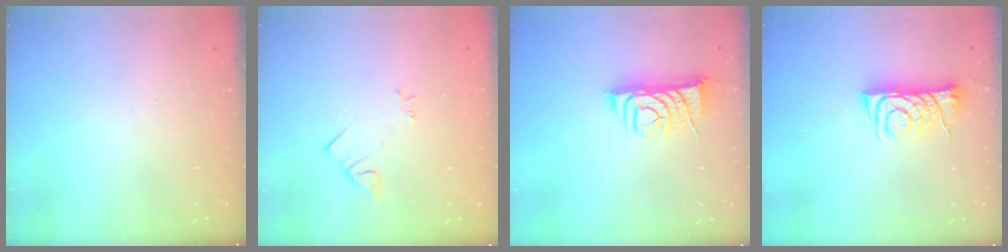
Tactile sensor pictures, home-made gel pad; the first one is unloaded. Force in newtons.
{"total": 2.9, "press": 2.9, "slide": 0.3}
{"total": 7.9, "press": 7.8, "slide": 1.2}
{"total": 8.4, "press": 8.4, "slide": 0.2}